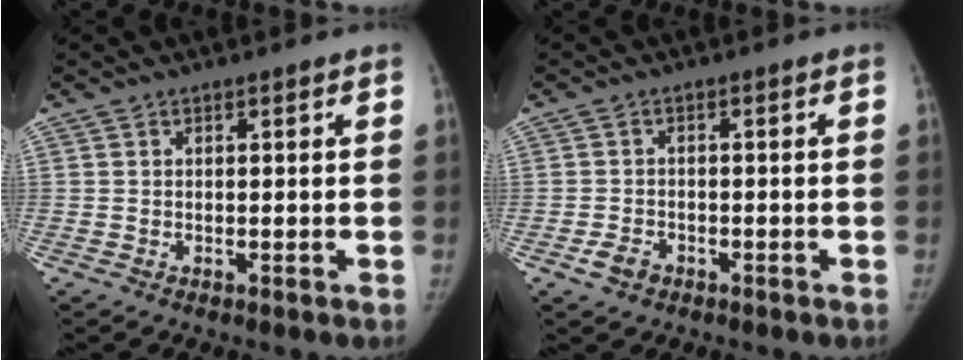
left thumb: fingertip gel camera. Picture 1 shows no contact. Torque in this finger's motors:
{"motor_torque": [-0.19, 0.16, 0.21, 0.00, 0.00]}